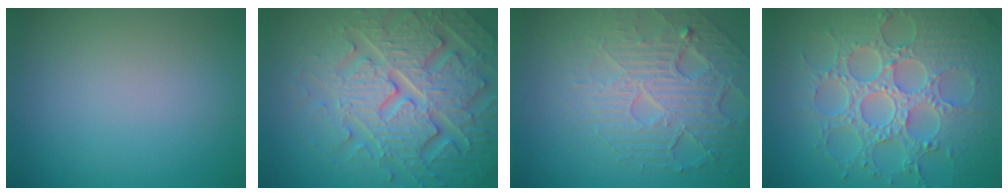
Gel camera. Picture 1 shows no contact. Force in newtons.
{"total": 8.1, "press": 7.9, "slide": 1.9}
{"total": 7.0, "press": 5.1, "slide": 4.8}
{"total": 8.8, "press": 6.6, "slide": 5.8}